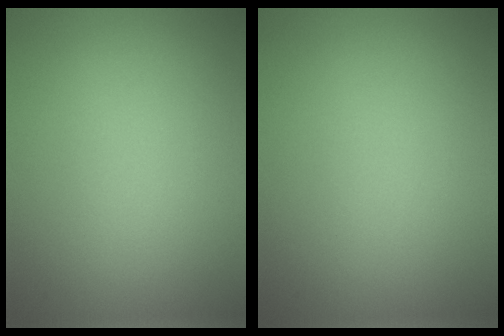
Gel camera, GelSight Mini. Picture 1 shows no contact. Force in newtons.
{"total": 0.0}